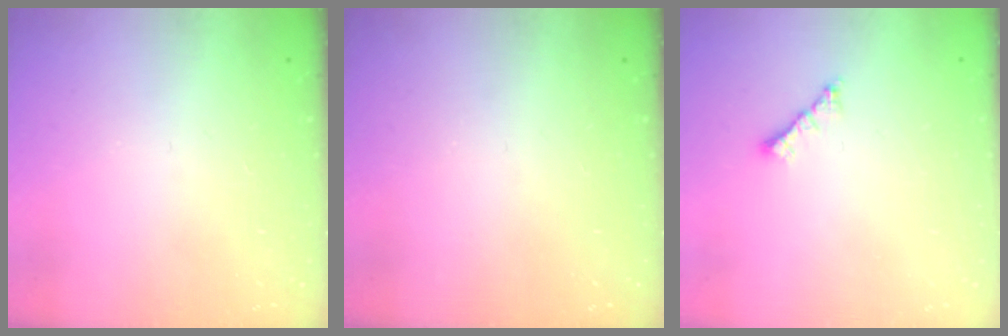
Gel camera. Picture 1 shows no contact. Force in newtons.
{"total": 0.0}
{"total": 1.8, "press": 1.7, "slide": 0.6}